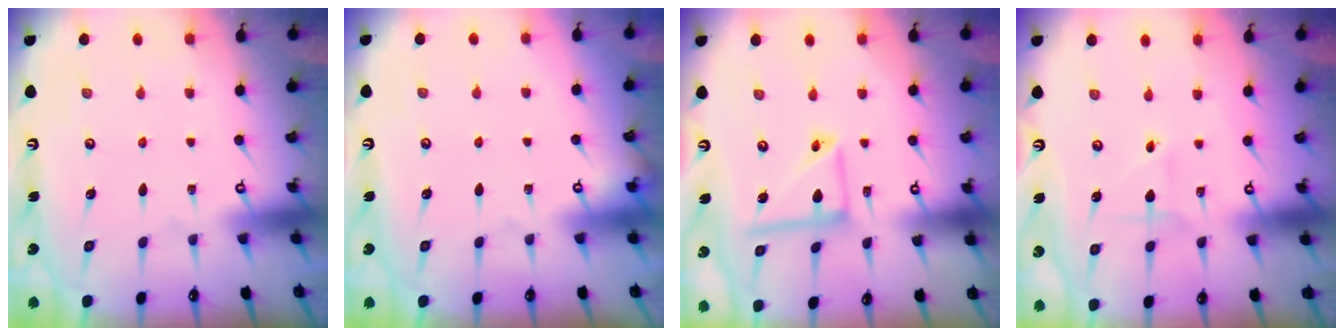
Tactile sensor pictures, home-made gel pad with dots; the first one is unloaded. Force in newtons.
{"total": 0.0}
{"total": 9.7, "press": 9.7, "slide": 0.8}
{"total": 2.0, "press": 2.0, "slide": 0.1}